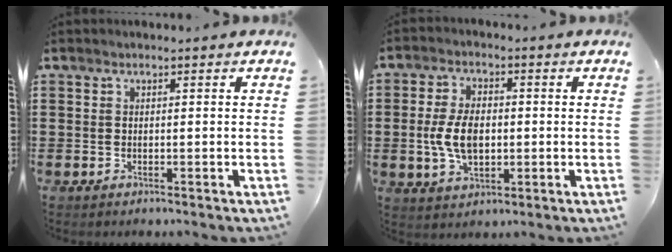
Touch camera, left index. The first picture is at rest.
{"total": 7.2, "force": [-0.3, 4.1, 5.9], "torque": [-0.123, 0.001, -0.011]}